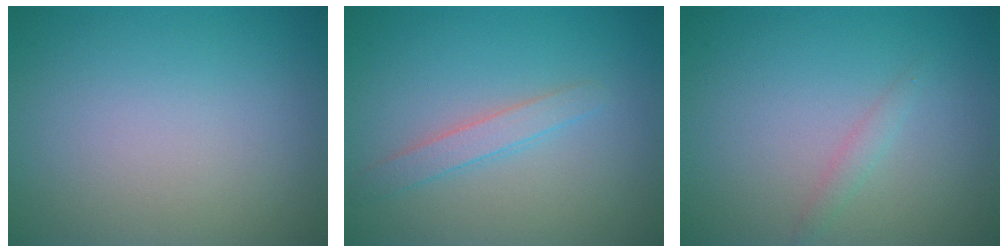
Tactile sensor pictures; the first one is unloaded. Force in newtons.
{"total": 1.8, "press": 1.8, "slide": 0.1}
{"total": 0.9, "press": 0.9, "slide": 0.0}